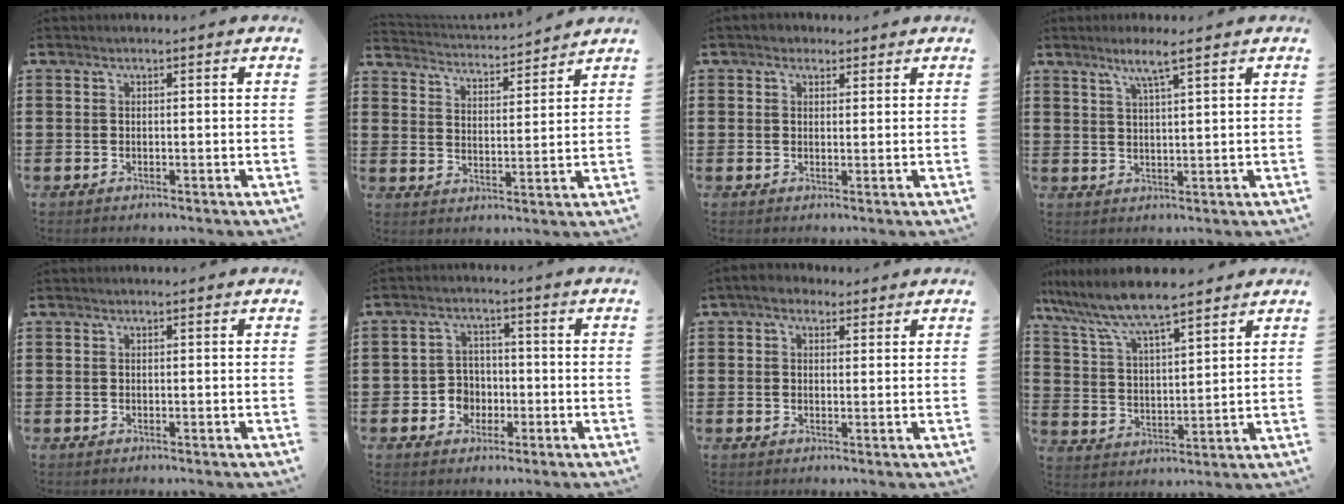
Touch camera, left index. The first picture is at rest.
{"total": 2.9, "force": [2.9, -0.1, -0.1], "torque": [-0.018, -0.026, 0.044]}
{"total": 1.7, "force": [1.2, 1.2, 0.3], "torque": [-0.001, 0.004, 0.022]}
{"total": 4.3, "force": [2.9, 0.0, 3.2], "torque": [-0.069, 0.003, 0.050]}
{"total": 0.0}
{"total": 4.0, "force": [-1.3, 3.6, 1.2], "torque": [-0.035, 0.007, -0.028]}
{"total": 2.5, "force": [1.5, 1.6, 1.2], "torque": [-0.029, 0.009, 0.028]}
{"total": 7.8, "force": [6.9, 0.8, 3.7], "torque": [-0.098, -0.031, 0.118]}